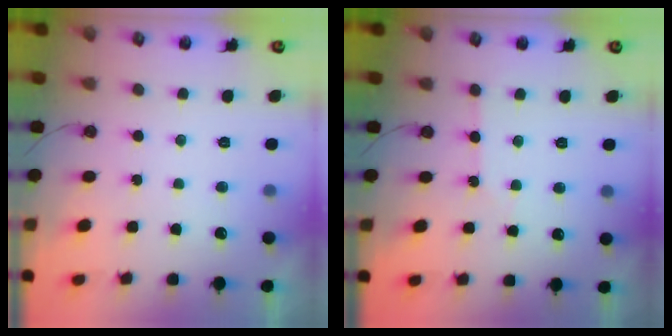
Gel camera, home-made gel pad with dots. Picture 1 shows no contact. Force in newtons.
{"total": 2.6, "press": 2.6, "slide": 0.5}